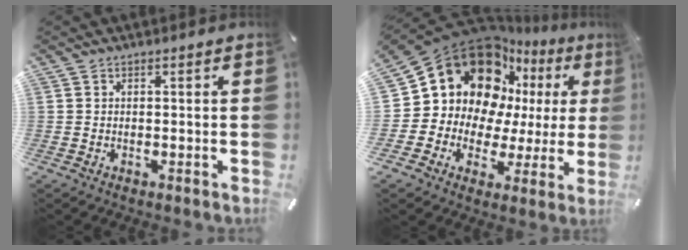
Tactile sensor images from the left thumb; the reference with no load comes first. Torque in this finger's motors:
{"motor_torque": [1.40, 2.22, 1.75, 0.50, 0.36]}